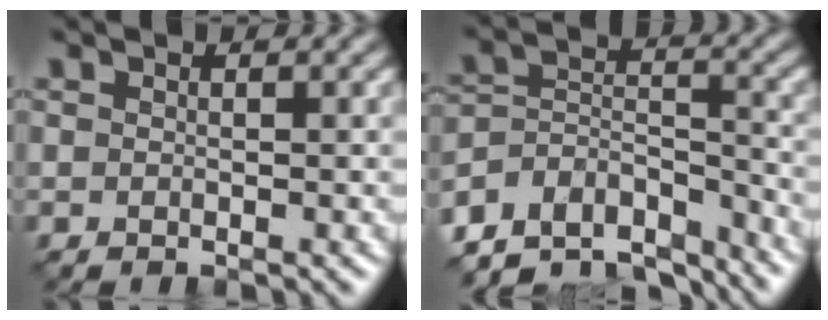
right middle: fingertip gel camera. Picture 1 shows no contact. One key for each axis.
{"total": 9.1, "fx": -7.8, "fy": 3.6, "fz": 3.0, "tx": -0.058, "ty": 0.015, "tz": -0.127}